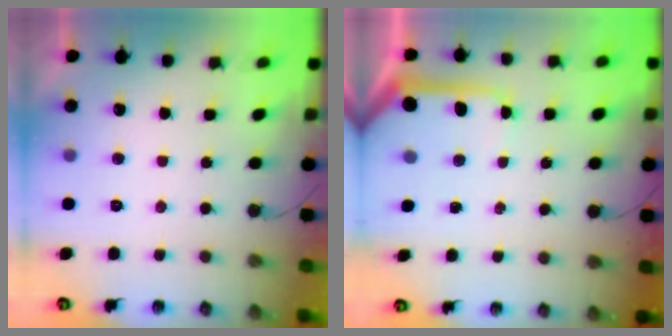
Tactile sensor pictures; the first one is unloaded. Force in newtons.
{"total": 7.7, "press": 7.6, "slide": 0.8}